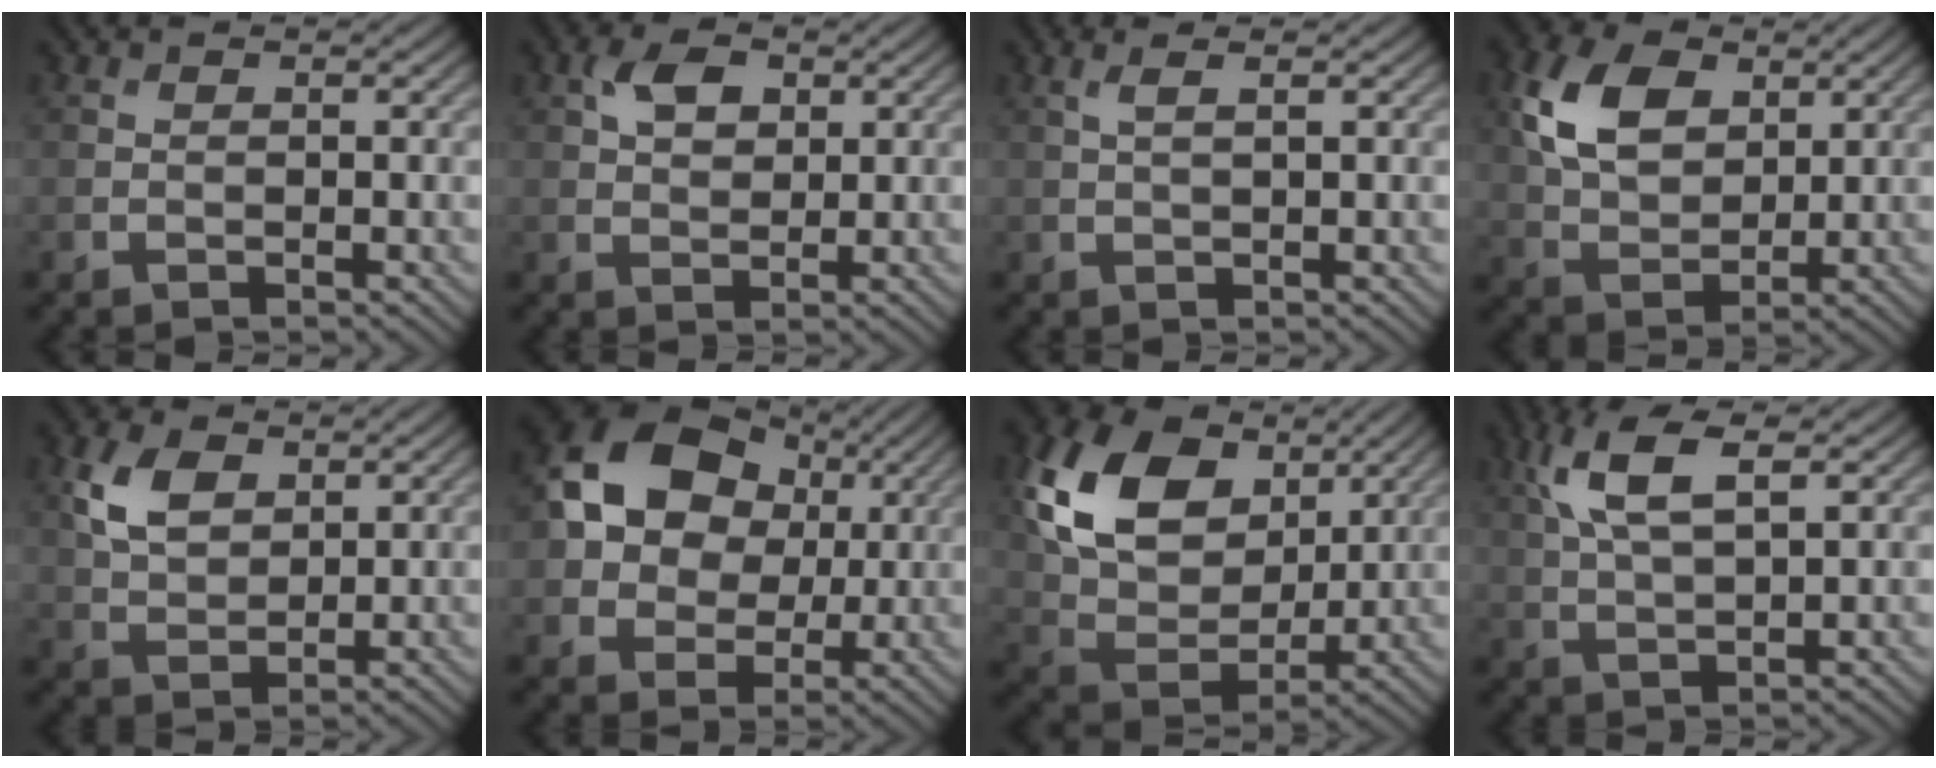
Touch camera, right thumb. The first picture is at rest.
{"total": 4.2, "force": [1.7, 2.7, 2.7], "torque": [-0.054, 0.006, 0.028]}
{"total": 1.7, "force": [0.8, 0.2, 1.5], "torque": [-0.028, 0.005, 0.016]}
{"total": 8.9, "force": [3.1, 5.8, 5.9], "torque": [-0.142, 0.008, 0.056]}
{"total": 5.8, "force": [2.3, 3.7, 3.8], "torque": [-0.088, 0.005, 0.044]}
{"total": 13.5, "force": [3.0, 10.5, 7.9], "torque": [-0.173, 0.028, 0.038]}
{"total": 13.8, "force": [5.3, 9.4, 8.6], "torque": [-0.196, 0.007, 0.099]}
{"total": 7.5, "force": [3.2, 2.7, 6.2], "torque": [-0.140, 0.011, 0.064]}